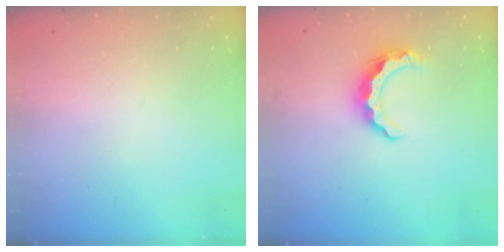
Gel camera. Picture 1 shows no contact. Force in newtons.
{"total": 7.7, "press": 7.7, "slide": 0.4}